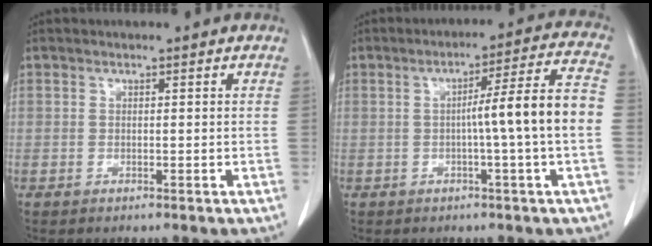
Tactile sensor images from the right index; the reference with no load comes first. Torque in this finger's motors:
{"motor_torque": [1.18, -0.57, 0.69, 0.16]}